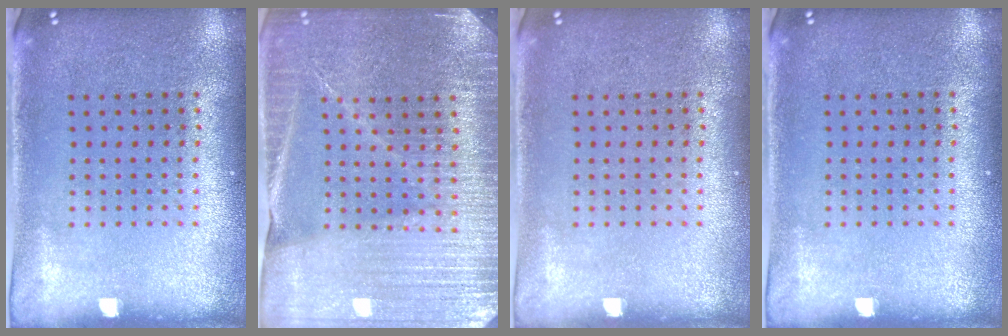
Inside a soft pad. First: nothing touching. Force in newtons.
{"total": 4.3, "press": 4.0, "slide": 1.5}
{"total": 0.0}
{"total": 0.0}